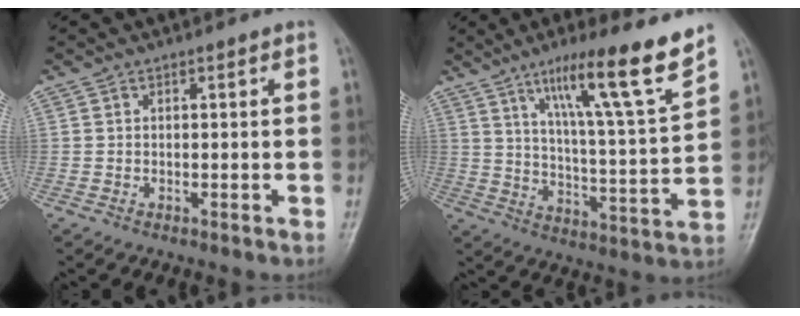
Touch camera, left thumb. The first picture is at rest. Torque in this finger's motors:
{"motor_torque": [0.37, 0.27, 1.48, -1.29, 0.10]}